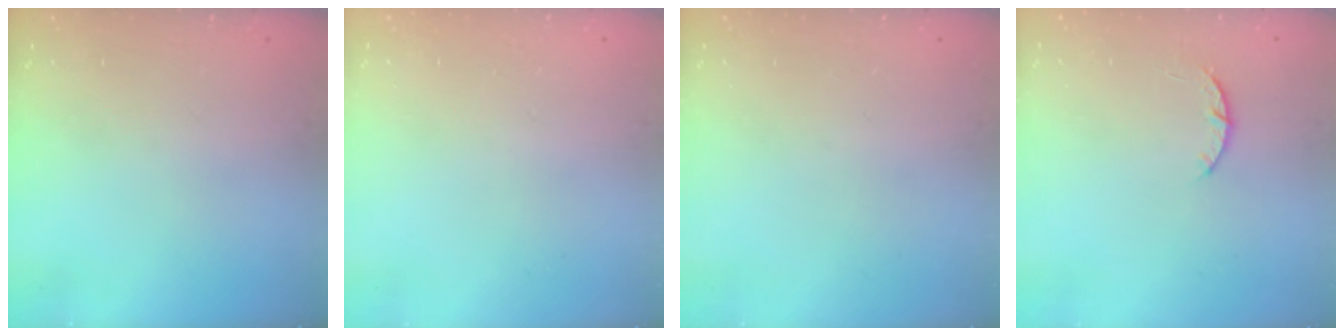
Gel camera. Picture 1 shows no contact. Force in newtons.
{"total": 2.7, "press": 2.7, "slide": 0.2}
{"total": 0.0}
{"total": 3.0, "press": 2.9, "slide": 0.5}